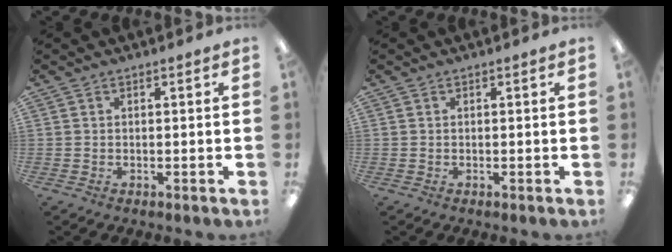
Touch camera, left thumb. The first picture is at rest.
{"total": 0.0}